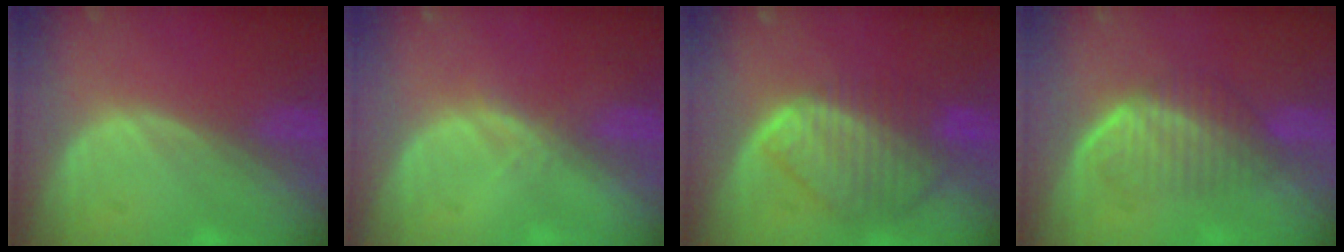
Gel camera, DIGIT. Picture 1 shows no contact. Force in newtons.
{"total": 1.5, "press": 1.3, "slide": 0.8}
{"total": 9.4, "press": 8.2, "slide": 4.7}
{"total": 6.0, "press": 5.7, "slide": 1.9}